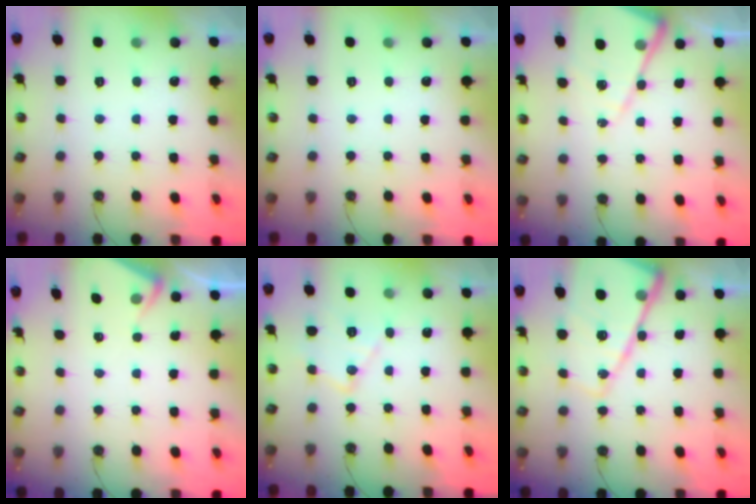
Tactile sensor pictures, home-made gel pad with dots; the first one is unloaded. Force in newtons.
{"total": 0.0}
{"total": 13.6, "press": 13.6, "slide": 1.2}
{"total": 3.7, "press": 3.7, "slide": 0.4}
{"total": 11.7, "press": 11.7, "slide": 0.7}
{"total": 22.1, "press": 22.0, "slide": 2.4}